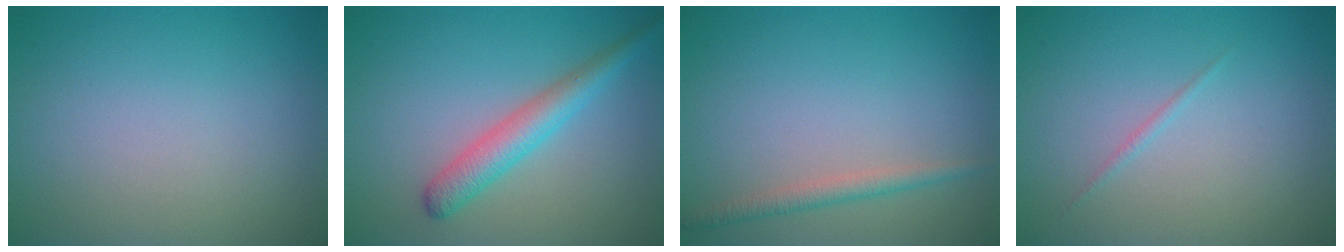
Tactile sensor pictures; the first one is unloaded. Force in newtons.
{"total": 2.8, "press": 2.8, "slide": 0.2}
{"total": 1.7, "press": 1.7, "slide": 0.1}
{"total": 0.6, "press": 0.6, "slide": 0.0}